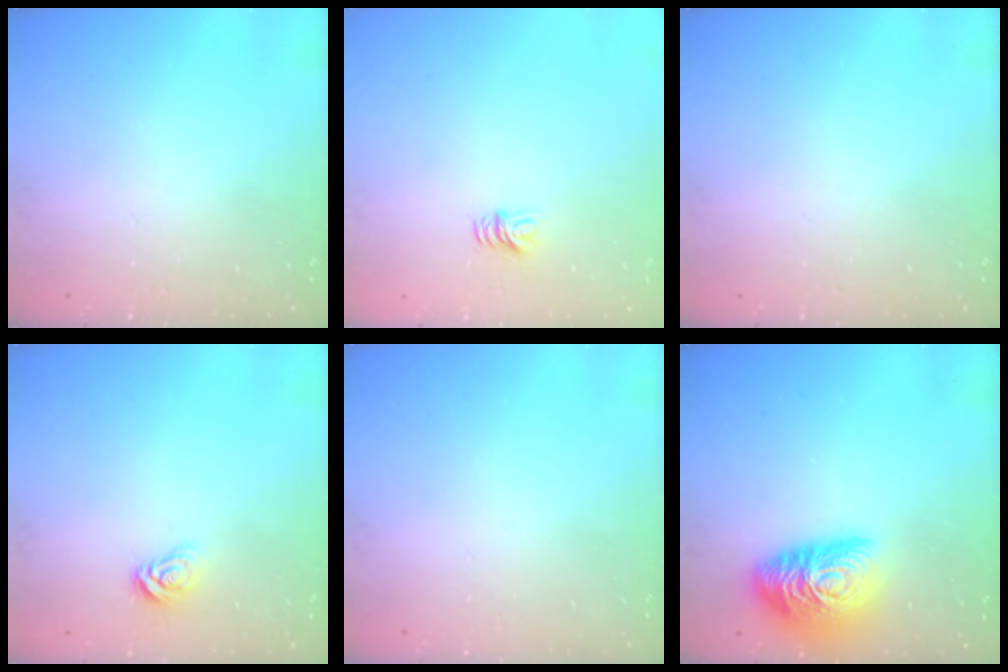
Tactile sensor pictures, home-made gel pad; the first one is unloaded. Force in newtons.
{"total": 5.1, "press": 5.1, "slide": 0.5}
{"total": 0.0}
{"total": 6.2, "press": 6.2, "slide": 0.5}
{"total": 0.0}
{"total": 17.5, "press": 17.4, "slide": 1.5}